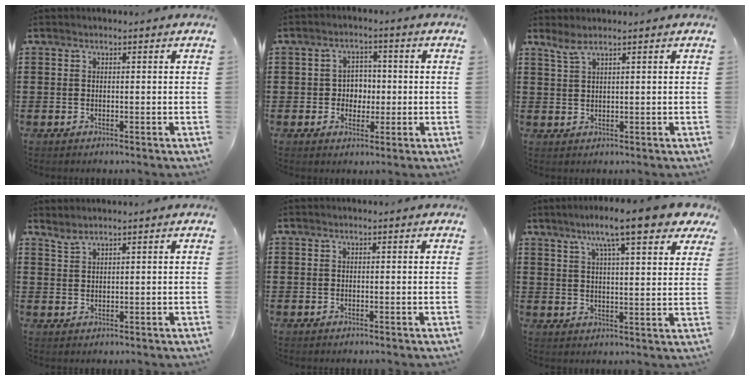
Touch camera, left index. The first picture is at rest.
{"total": 3.7, "force": [-0.4, 3.2, 1.8], "torque": [-0.038, 0.006, -0.016]}
{"total": 2.0, "force": [1.5, 0.2, 1.3], "torque": [-0.030, 0.002, 0.028]}
{"total": 1.5, "force": [1.5, 0.1, 0.5], "torque": [-0.013, 0.000, 0.029]}
{"total": 0.0}
{"total": 9.7, "force": [7.0, 0.7, 6.7], "torque": [-0.124, -0.017, 0.115]}